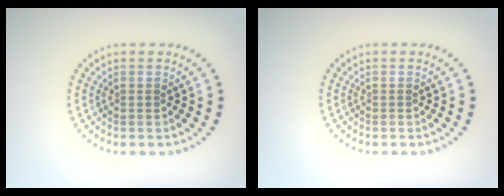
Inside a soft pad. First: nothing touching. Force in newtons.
{"total": 0.0}